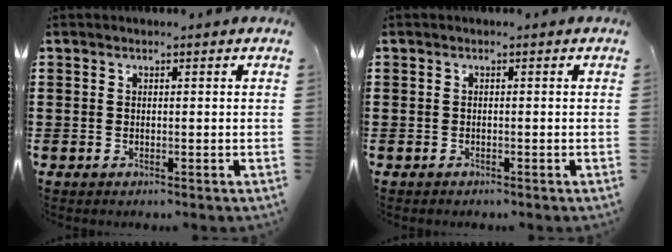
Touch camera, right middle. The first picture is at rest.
{"total": 0.5, "force": [-0.5, 0.2, 0.0], "torque": [0.000, 0.000, -0.011]}